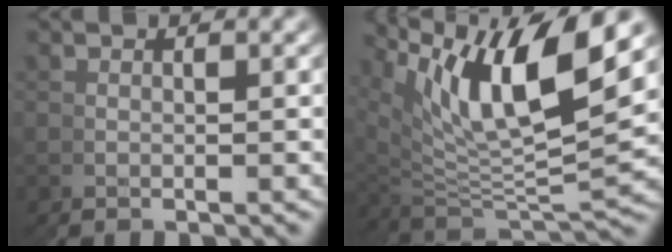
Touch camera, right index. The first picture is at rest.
{"total": 11.4, "force": [4.5, 6.2, 8.5], "torque": [-0.167, -0.002, 0.077]}